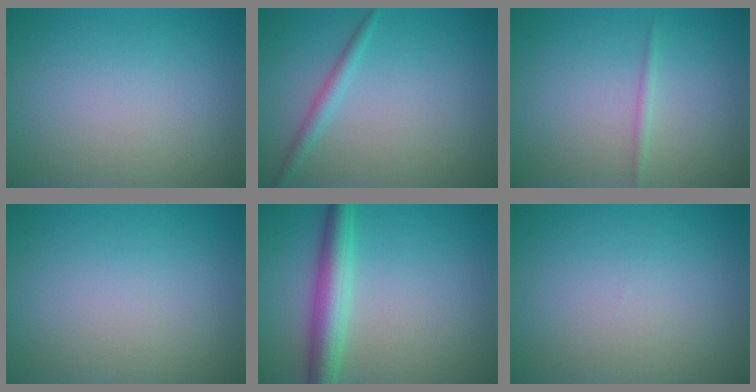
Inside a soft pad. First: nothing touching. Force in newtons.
{"total": 1.6, "press": 1.6, "slide": 0.1}
{"total": 0.8, "press": 0.8, "slide": 0.1}
{"total": 0.0}
{"total": 4.6, "press": 4.6, "slide": 0.0}
{"total": 0.0}